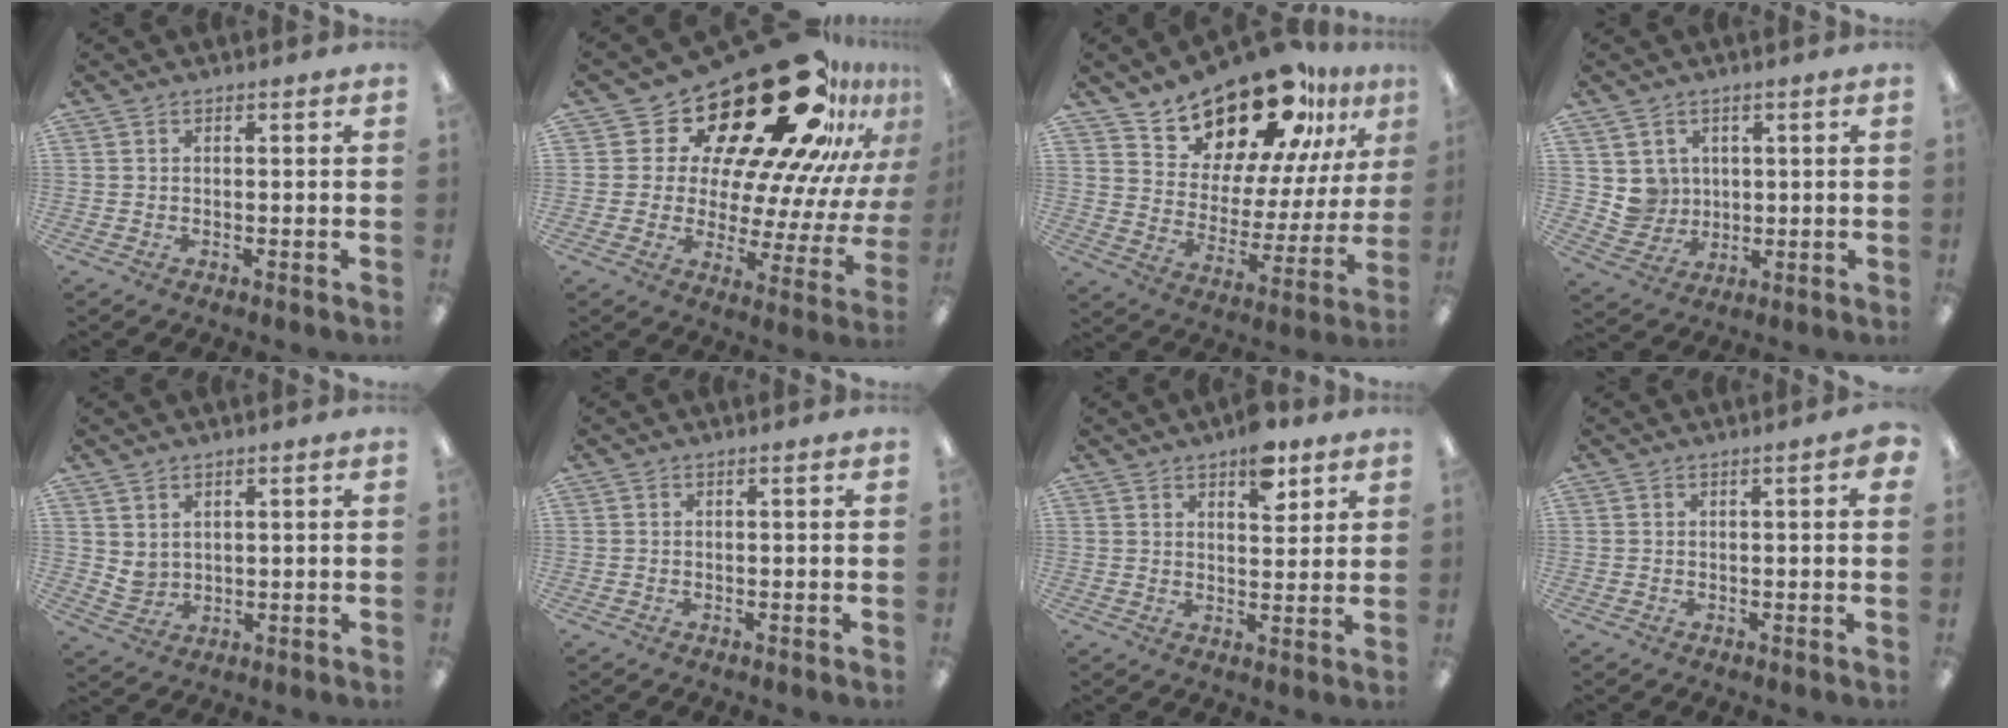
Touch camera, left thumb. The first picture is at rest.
{"total": 31.6, "force": [21.5, 13.2, 19.1], "torque": [-0.278, -0.160, 0.384]}
{"total": 21.3, "force": [17.5, 8.6, 8.5], "torque": [-0.142, -0.130, 0.307]}
{"total": 6.3, "force": [2.6, 5.7, -0.1], "torque": [-0.003, -0.012, 0.052]}
{"total": 4.0, "force": [2.8, 2.7, 0.4], "torque": [-0.011, -0.015, 0.052]}
{"total": 0.0}
{"total": 8.7, "force": [5.4, 4.4, 5.3], "torque": [-0.050, -0.030, 0.087]}
{"total": 1.2, "force": [0.5, 0.2, 1.1], "torque": [-0.016, -0.002, 0.006]}